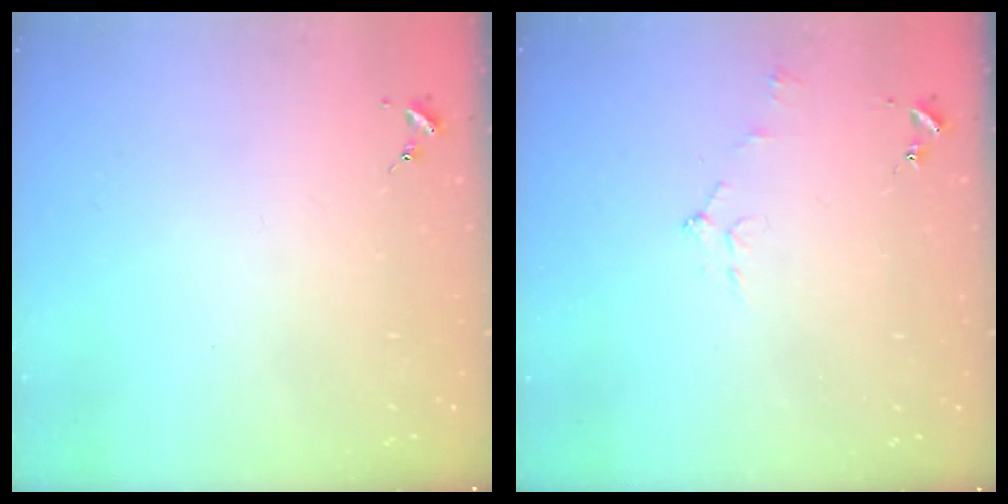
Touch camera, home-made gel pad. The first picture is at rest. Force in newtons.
{"total": 5.3, "press": 5.3, "slide": 0.6}